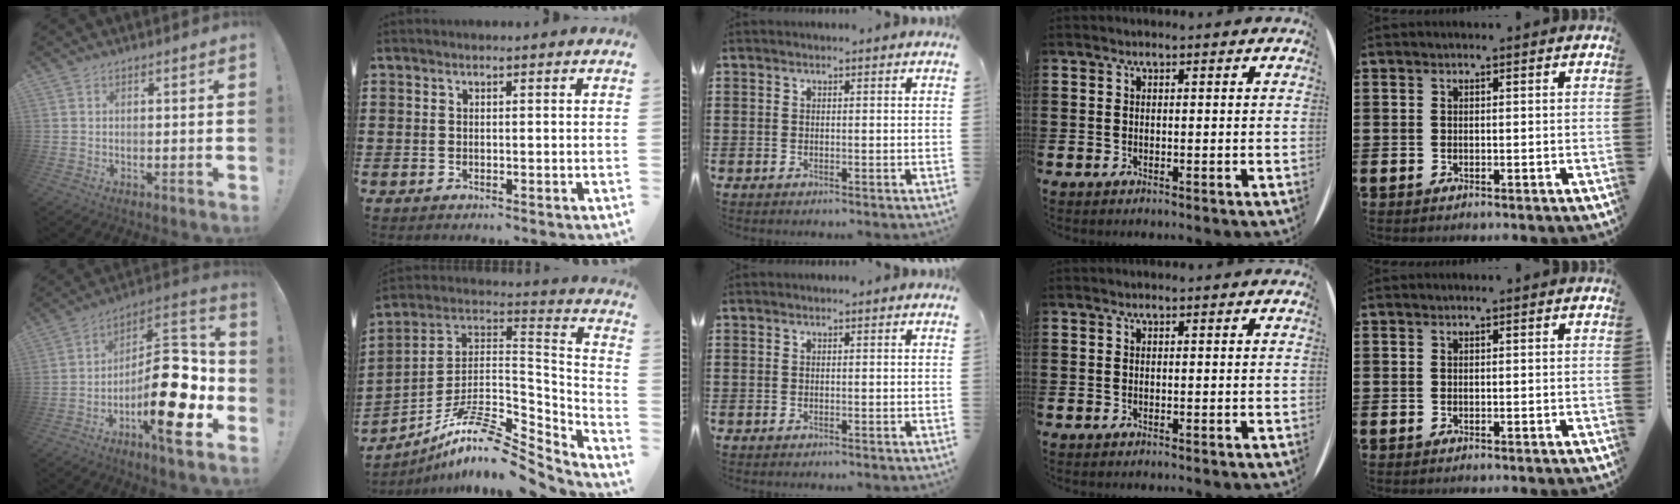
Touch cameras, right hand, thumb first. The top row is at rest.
{"thumb": {"total": 22.2, "force": [-6.5, 8.0, 19.7], "torque": [-0.307, 0.039, -0.094]}, "index": {"total": 12.4, "force": [-8.5, 3.7, 8.2], "torque": [-0.154, 0.011, -0.162]}}